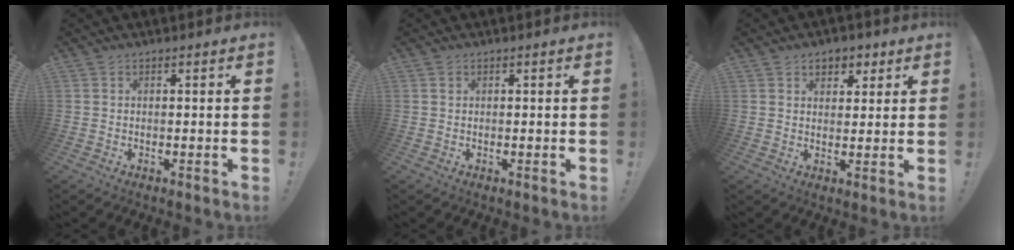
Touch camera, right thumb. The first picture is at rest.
{"total": 0.7, "force": [0.3, 0.6, 0.0], "torque": [0.005, 0.000, 0.005]}
{"total": 5.2, "force": [2.7, 4.0, 1.8], "torque": [-0.015, -0.010, 0.049]}